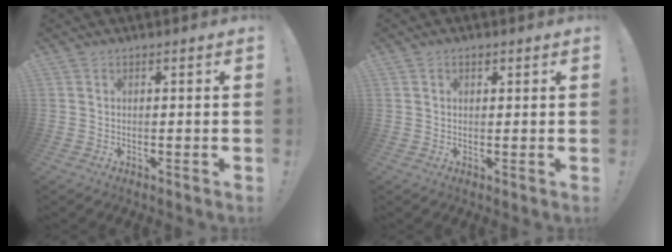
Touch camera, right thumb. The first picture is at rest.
{"total": 1.3, "force": [0.6, 1.0, 0.6], "torque": [-0.009, 0.001, 0.009]}